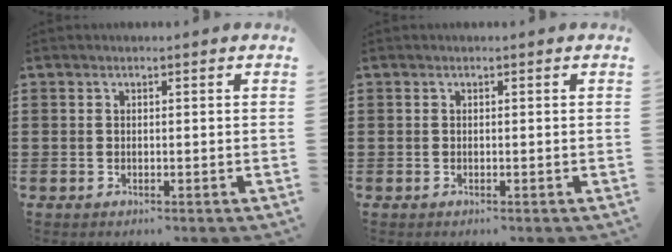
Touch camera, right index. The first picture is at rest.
{"total": 0.0}